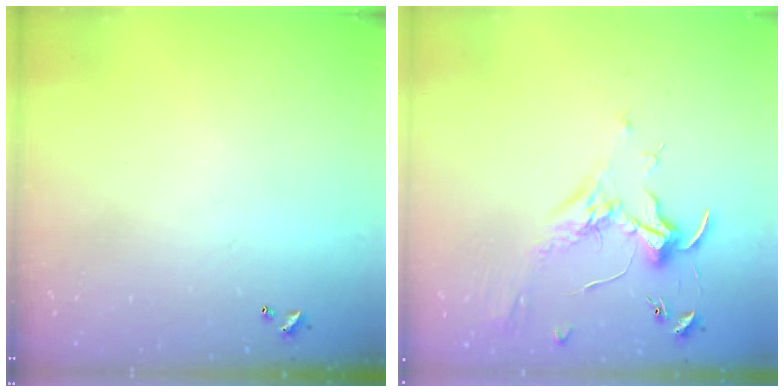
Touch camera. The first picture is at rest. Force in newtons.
{"total": 1.7, "press": 1.5, "slide": 0.8}